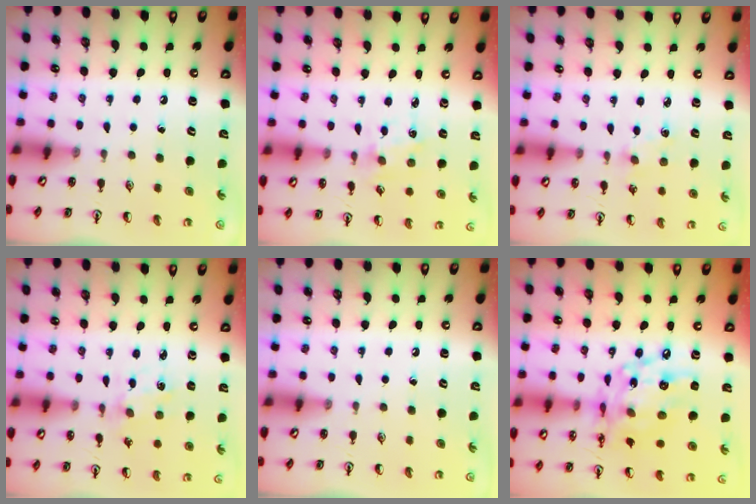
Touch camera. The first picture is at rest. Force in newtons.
{"total": 1.7, "press": 1.7, "slide": 0.3}
{"total": 2.3, "press": 2.3, "slide": 0.4}
{"total": 1.1, "press": 1.0, "slide": 0.2}
{"total": 0.0}
{"total": 16.1, "press": 16.0, "slide": 1.3}